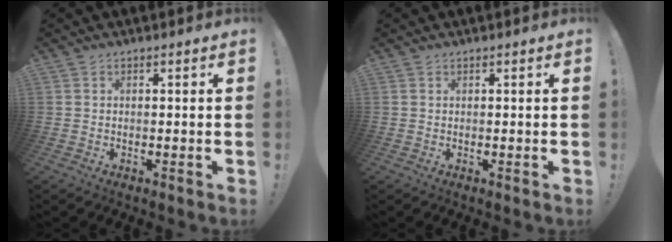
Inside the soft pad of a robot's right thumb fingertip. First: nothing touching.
{"total": 0.0}